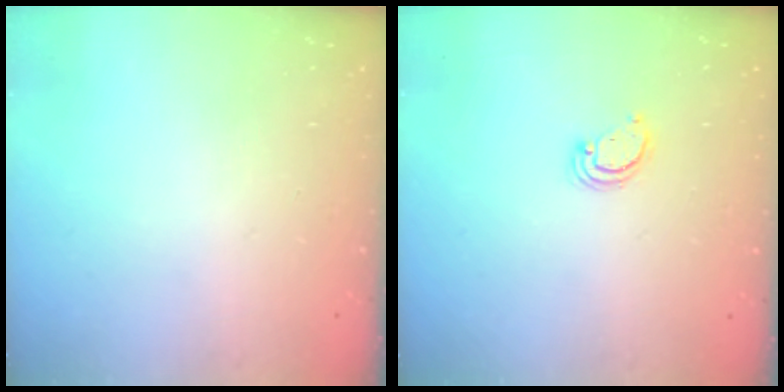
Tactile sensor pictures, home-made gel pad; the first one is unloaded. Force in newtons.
{"total": 2.6, "press": 2.6, "slide": 0.2}